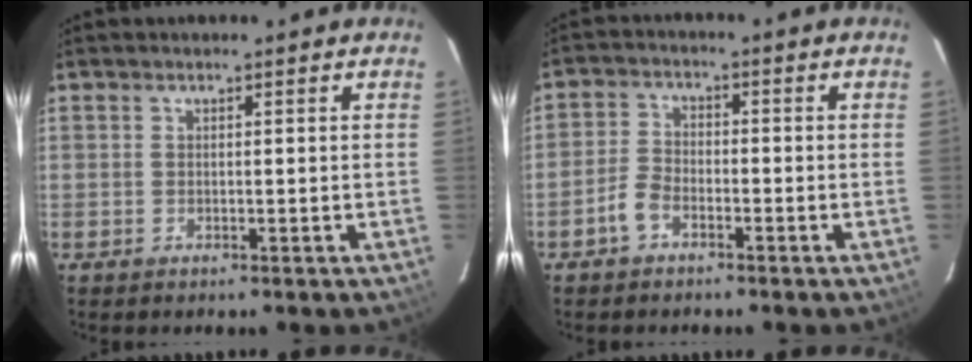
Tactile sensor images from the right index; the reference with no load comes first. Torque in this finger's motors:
{"motor_torque": [0.40, -0.34, 0.14, 0.03]}